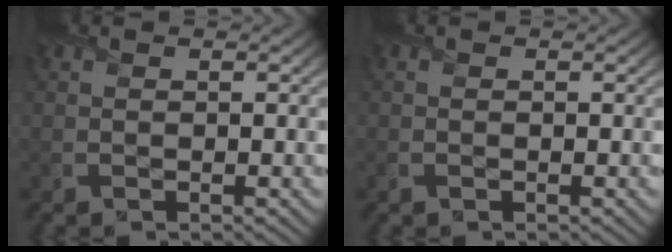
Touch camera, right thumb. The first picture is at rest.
{"total": 0.0}